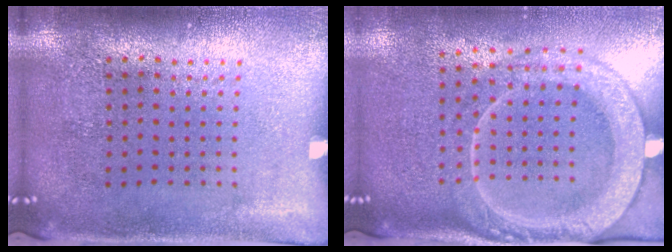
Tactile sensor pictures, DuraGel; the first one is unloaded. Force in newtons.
{"total": 2.4, "press": 2.2, "slide": 1.1}